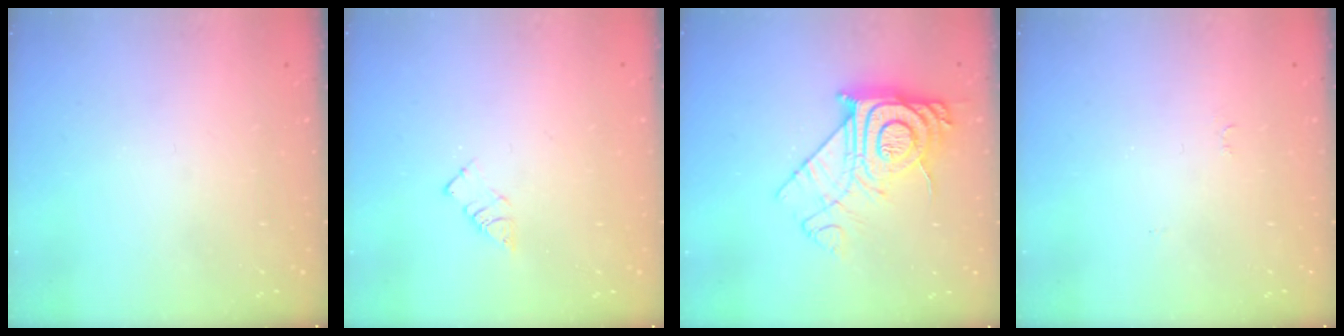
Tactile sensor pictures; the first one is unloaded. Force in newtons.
{"total": 3.3, "press": 3.3, "slide": 0.2}
{"total": 14.3, "press": 14.3, "slide": 1.0}
{"total": 4.5, "press": 4.5, "slide": 0.5}